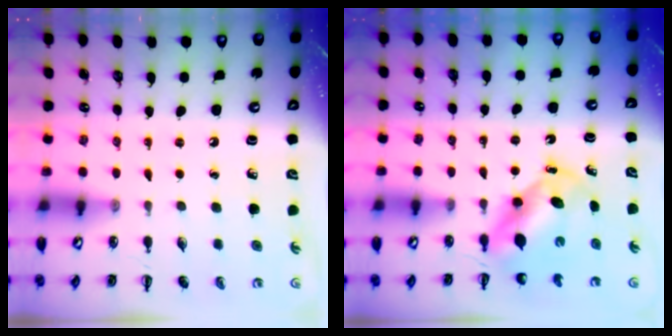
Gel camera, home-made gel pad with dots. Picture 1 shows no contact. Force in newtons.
{"total": 5.6, "press": 5.5, "slide": 1.2}